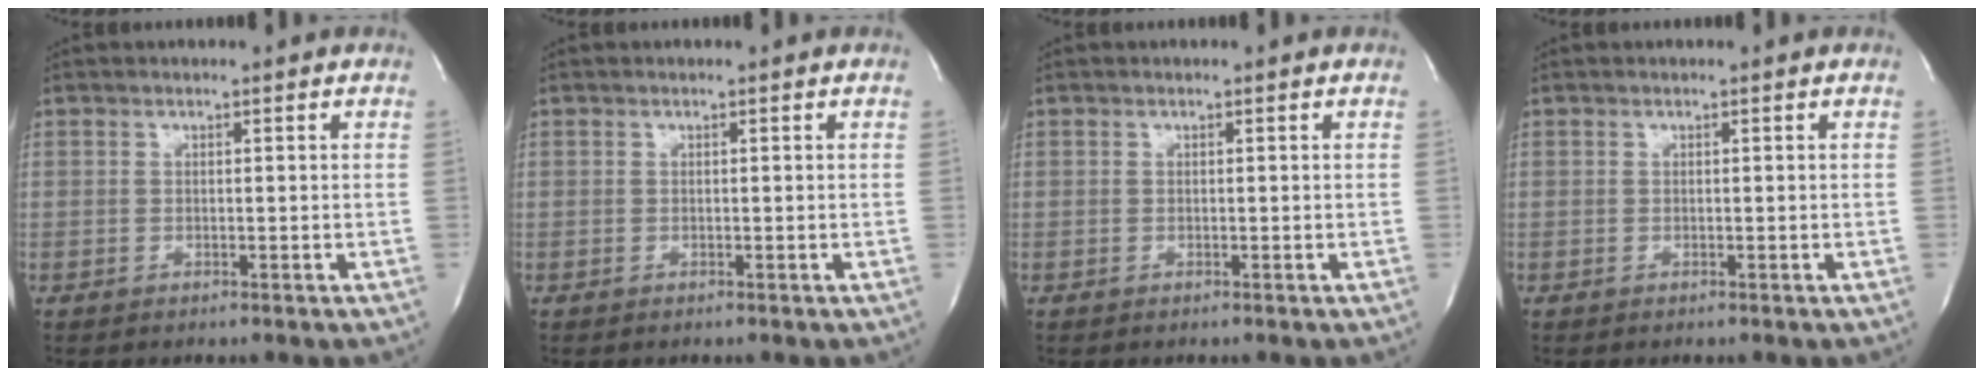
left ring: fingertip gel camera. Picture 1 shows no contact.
{"total": 0.0}
{"total": 0.0}
{"total": 0.0}